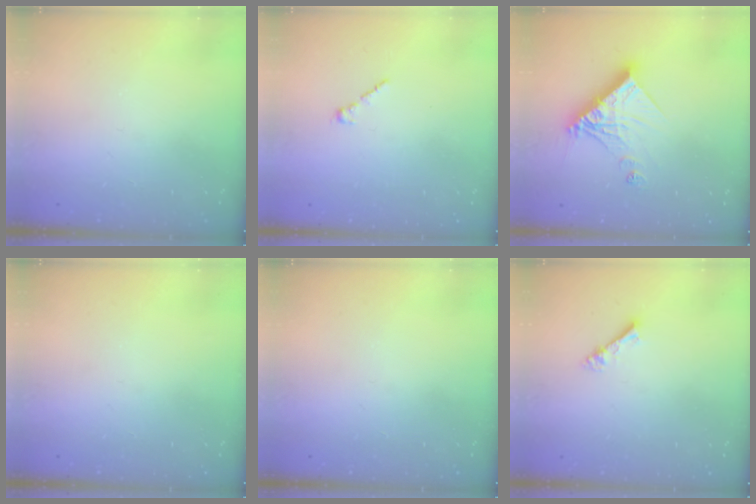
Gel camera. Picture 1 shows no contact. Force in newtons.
{"total": 1.7, "press": 1.7, "slide": 0.5}
{"total": 12.7, "press": 12.7, "slide": 1.2}
{"total": 0.0}
{"total": 0.0}
{"total": 2.3, "press": 2.3, "slide": 0.3}